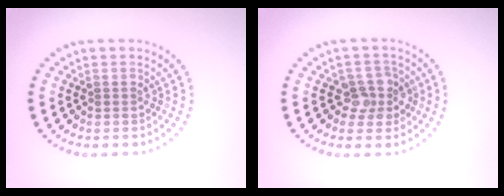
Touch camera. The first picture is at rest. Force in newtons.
{"total": 2.7, "press": 2.6, "slide": 0.9}